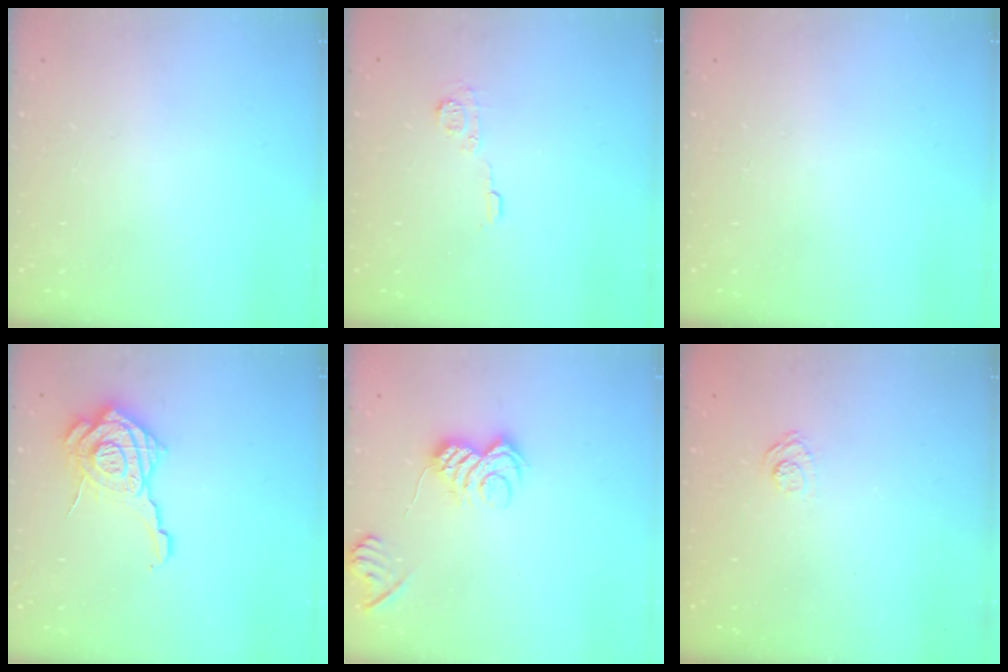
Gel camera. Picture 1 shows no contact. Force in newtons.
{"total": 5.8, "press": 5.8, "slide": 0.2}
{"total": 0.0}
{"total": 17.8, "press": 17.8, "slide": 1.5}
{"total": 8.8, "press": 8.7, "slide": 1.3}
{"total": 3.4, "press": 3.0, "slide": 1.5}